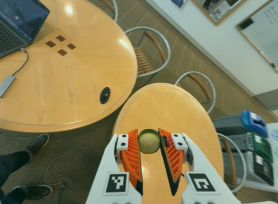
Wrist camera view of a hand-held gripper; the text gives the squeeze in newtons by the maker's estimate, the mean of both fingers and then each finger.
{"total": 8.2, "left": 8.5, "right": 7.8}